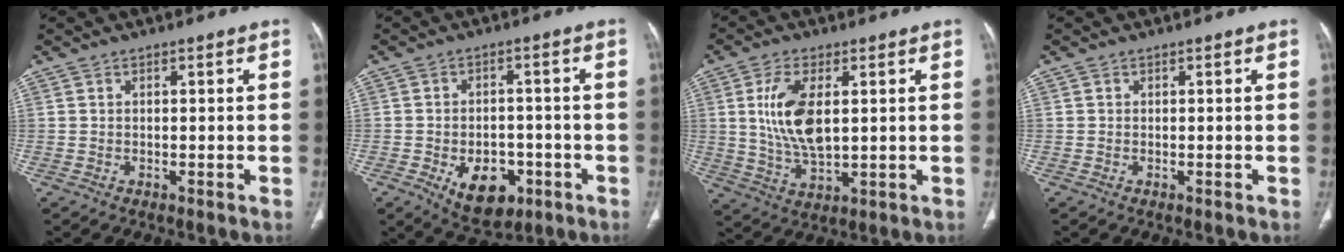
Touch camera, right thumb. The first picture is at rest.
{"total": 10.1, "force": [-4.0, 6.4, 6.7], "torque": [-0.074, 0.016, -0.049]}
{"total": 10.9, "force": [2.0, 5.2, 9.4], "torque": [-0.188, -0.015, 0.043]}
{"total": 0.0}